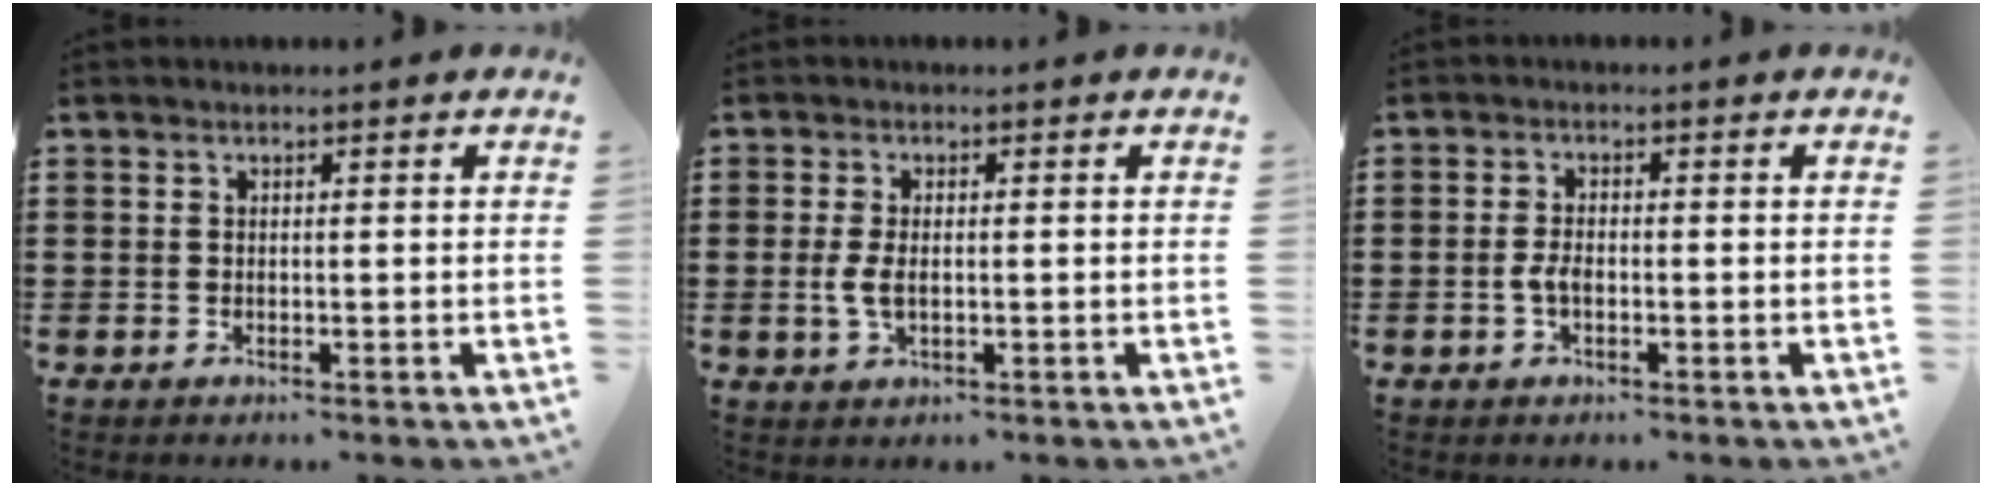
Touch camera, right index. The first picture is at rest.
{"total": 3.4, "force": [-0.2, 1.6, 2.9], "torque": [-0.072, -0.002, -0.009]}
{"total": 2.4, "force": [-0.7, 1.1, 2.0], "torque": [-0.053, -0.004, -0.017]}